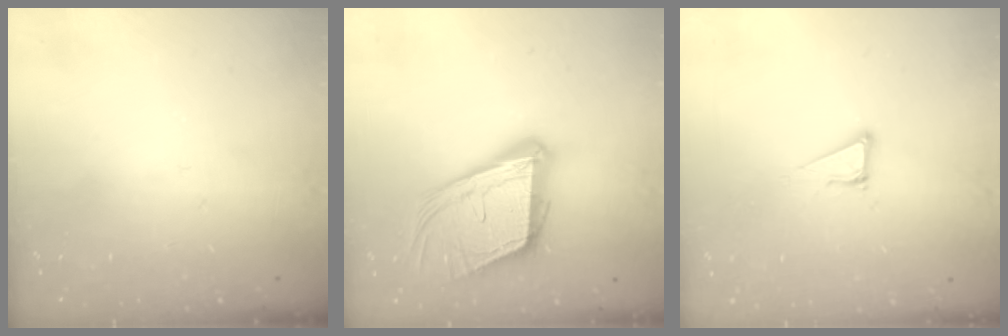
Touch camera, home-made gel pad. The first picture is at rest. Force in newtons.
{"total": 20.0, "press": 19.6, "slide": 3.9}
{"total": 4.7, "press": 4.7, "slide": 0.2}